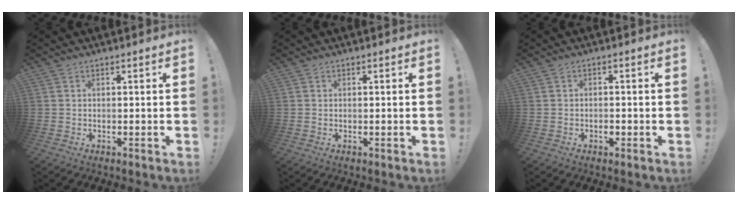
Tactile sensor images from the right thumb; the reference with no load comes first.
{"total": 0.5, "force": [0.5, 0.2, -0.2], "torque": [0.002, 0.002, 0.008]}
{"total": 1.4, "force": [-1.0, 0.8, 0.7], "torque": [-0.014, 0.003, -0.017]}